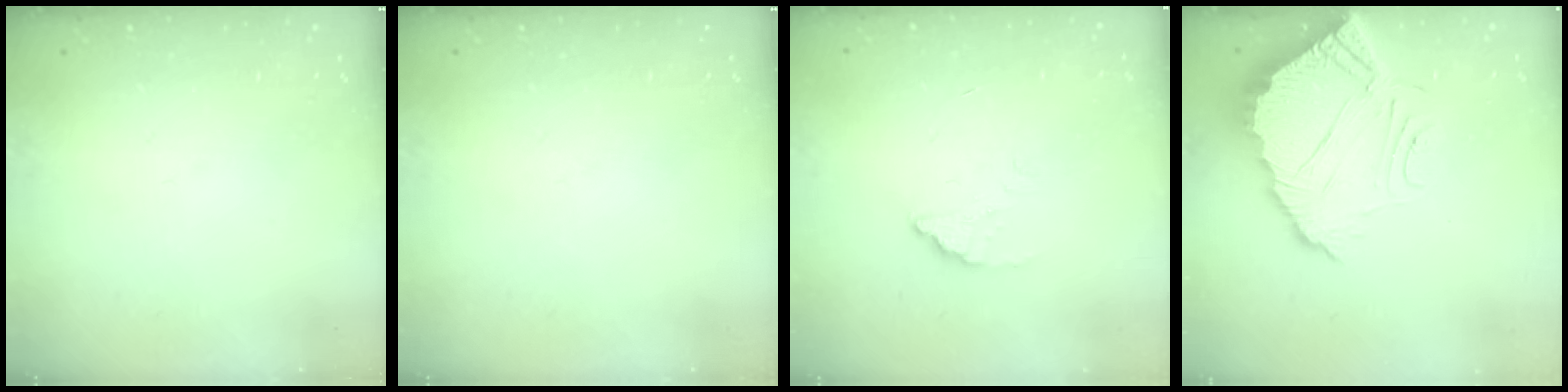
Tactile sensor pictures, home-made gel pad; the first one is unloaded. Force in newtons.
{"total": 0.0}
{"total": 1.8, "press": 1.8, "slide": 0.1}
{"total": 9.2, "press": 9.2, "slide": 0.7}